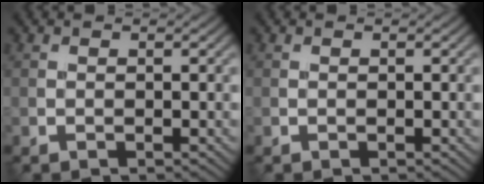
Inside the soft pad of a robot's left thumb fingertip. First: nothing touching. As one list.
[{"total": 0.0}]